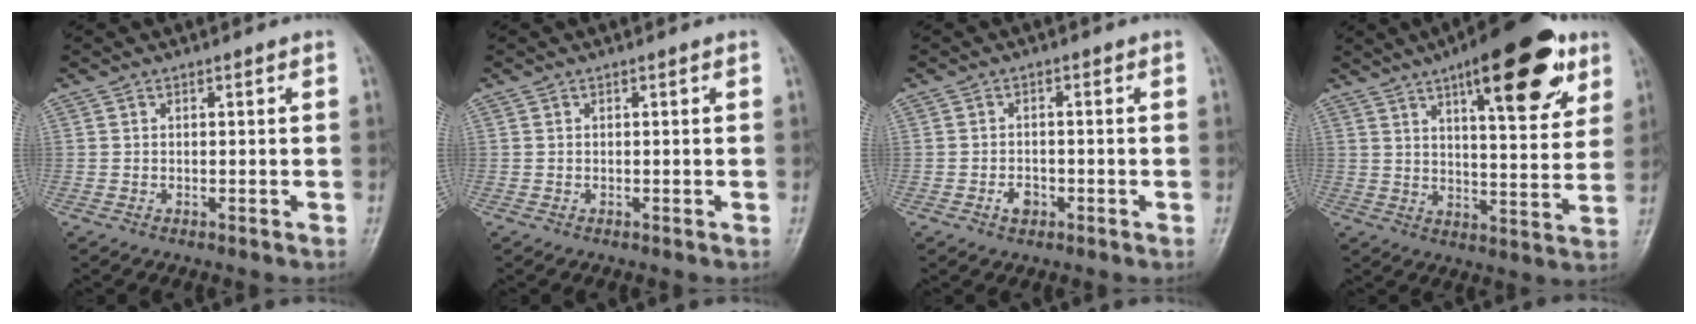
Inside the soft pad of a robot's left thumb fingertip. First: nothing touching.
{"total": 0.0}
{"total": 2.6, "force": [-1.2, 1.8, 1.4], "torque": [-0.015, 0.006, -0.020]}
{"total": 19.4, "force": [10.4, 6.6, 15.0], "torque": [-0.181, -0.035, 0.148]}